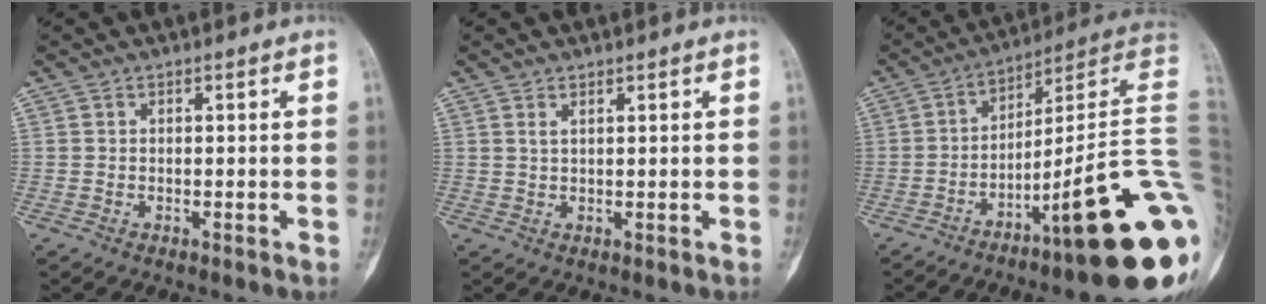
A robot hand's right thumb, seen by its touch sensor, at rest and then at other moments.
{"total": 1.2, "force": [0.8, 0.4, 0.9], "torque": [-0.019, -0.003, 0.018]}
{"total": 24.8, "force": [-8.1, 3.1, 23.2], "torque": [-0.241, 0.068, -0.116]}